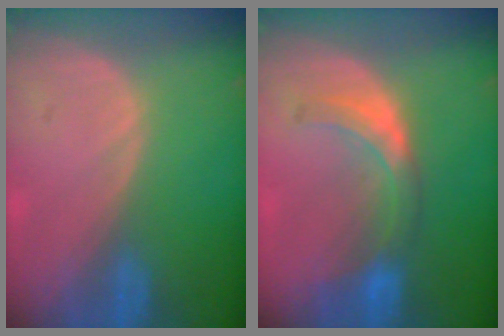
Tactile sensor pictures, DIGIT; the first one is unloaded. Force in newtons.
{"total": 5.9, "press": 5.9, "slide": 0.6}